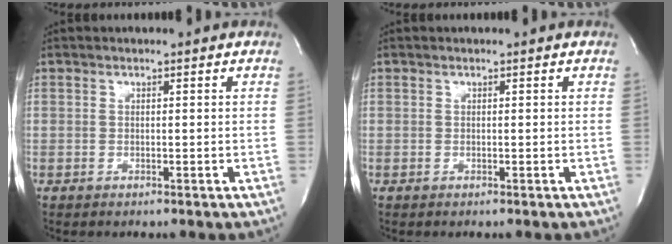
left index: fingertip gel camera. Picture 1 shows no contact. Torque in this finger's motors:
{"motor_torque": [0.18, 0.06, 0.02, 0.00]}